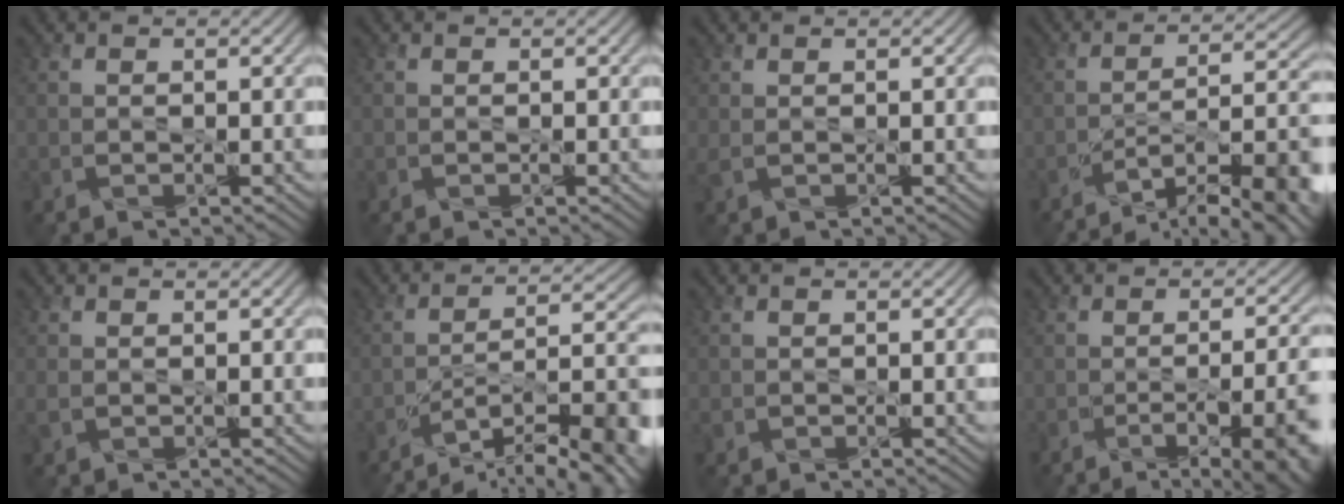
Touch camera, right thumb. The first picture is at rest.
{"total": 0.0}
{"total": 1.0, "force": [0.4, 0.4, 0.9], "torque": [-0.029, 0.002, 0.008]}
{"total": 14.5, "force": [-9.5, 4.2, 10.2], "torque": [-0.136, 0.005, -0.142]}
{"total": 1.3, "force": [-0.2, 1.0, 0.8], "torque": [-0.028, -0.004, -0.002]}
{"total": 16.2, "force": [-11.5, 4.5, 10.5], "torque": [-0.138, 0.003, -0.173]}
{"total": 0.6, "force": [-0.2, 0.6, 0.0], "torque": [-0.001, -0.006, -0.005]}
{"total": 12.4, "force": [-5.9, 4.4, 10.0], "torque": [-0.095, -0.004, -0.062]}